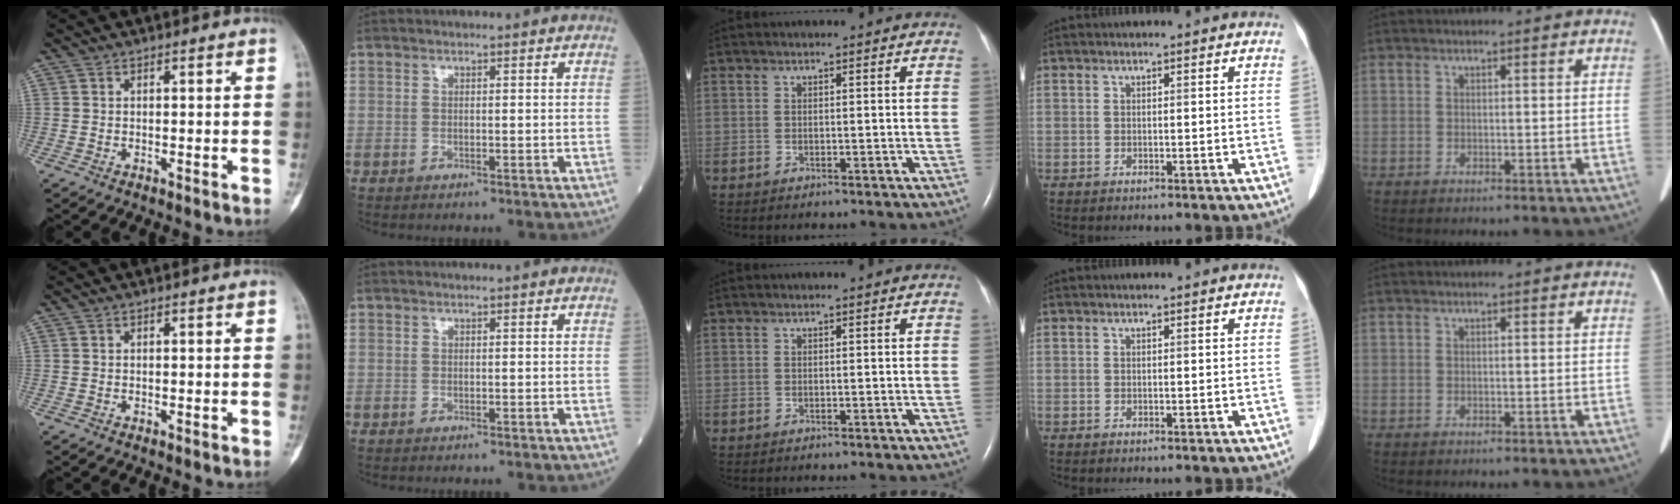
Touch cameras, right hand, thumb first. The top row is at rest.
{}